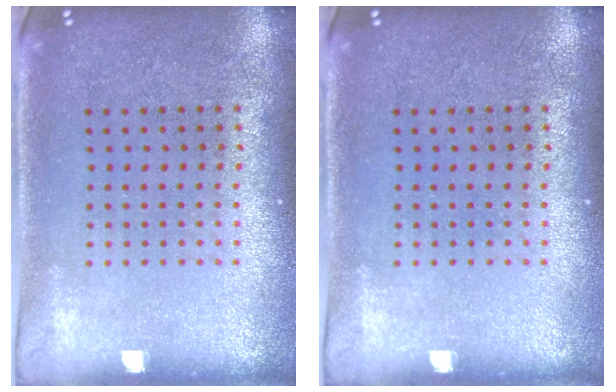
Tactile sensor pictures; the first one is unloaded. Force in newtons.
{"total": 0.0}